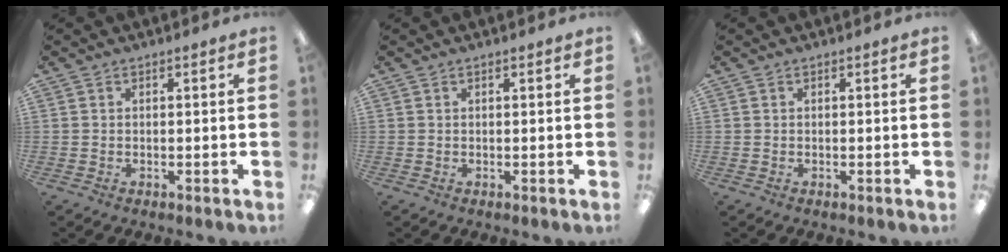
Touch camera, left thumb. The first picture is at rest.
{"total": 0.0}
{"total": 0.0}